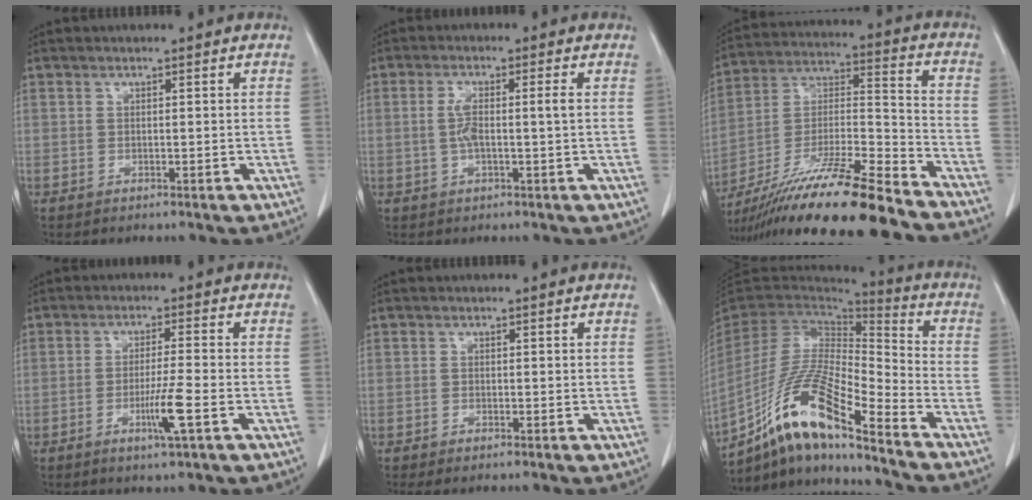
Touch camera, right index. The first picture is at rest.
{"total": 4.1, "force": [0.0, 0.4, 4.1], "torque": [-0.088, 0.011, 0.003]}
{"total": 21.2, "force": [-17.1, -0.1, 12.5], "torque": [-0.239, -0.023, -0.311]}
{"total": 5.4, "force": [-2.1, -0.6, 5.0], "torque": [-0.092, -0.011, -0.037]}
{"total": 1.1, "force": [-0.8, 0.1, 0.7], "torque": [-0.013, -0.004, -0.013]}
{"total": 17.1, "force": [-11.6, 1.7, 12.4], "torque": [-0.243, -0.008, -0.213]}